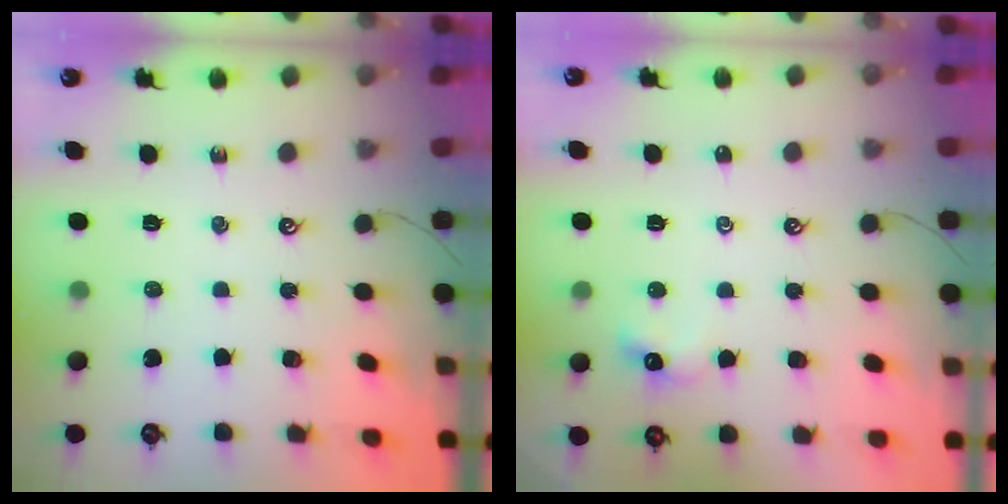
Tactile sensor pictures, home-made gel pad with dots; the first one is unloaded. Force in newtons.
{"total": 2.2, "press": 2.1, "slide": 0.7}